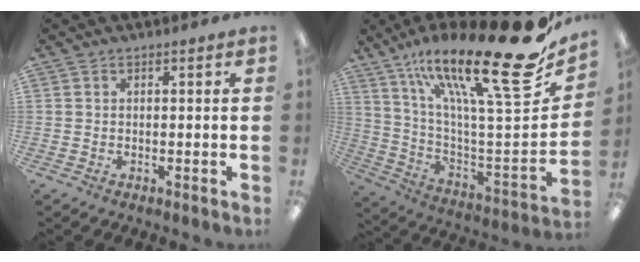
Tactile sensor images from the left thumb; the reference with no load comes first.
{"total": 26.4, "force": [16.9, 6.4, 19.2], "torque": [-0.273, -0.131, 0.269]}